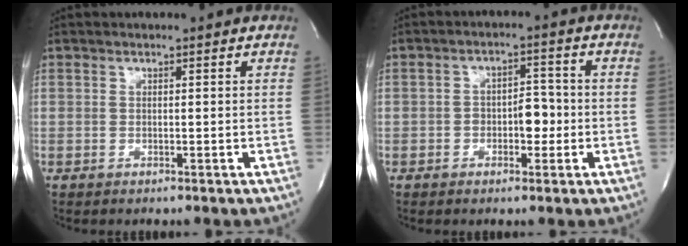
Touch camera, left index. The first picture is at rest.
{"total": 4.4, "force": [-1.2, 2.4, 3.6], "torque": [-0.048, 0.015, -0.018]}